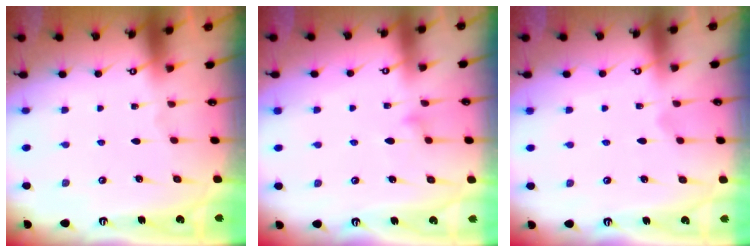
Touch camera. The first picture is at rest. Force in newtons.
{"total": 9.4, "press": 9.4, "slide": 0.5}
{"total": 6.0, "press": 6.0, "slide": 0.3}